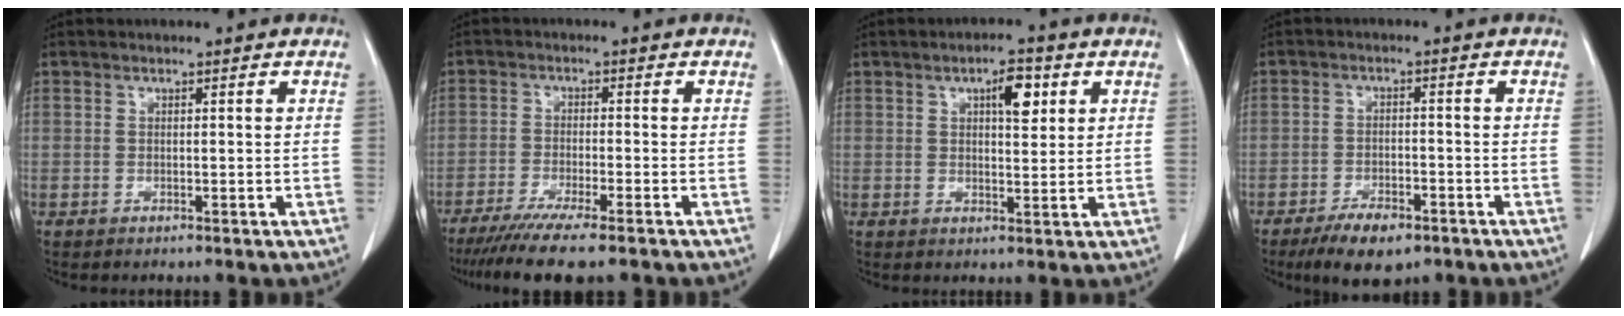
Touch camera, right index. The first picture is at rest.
{"total": 9.9, "force": [-7.8, 0.1, 6.2], "torque": [-0.091, -0.025, -0.124]}
{"total": 5.0, "force": [2.1, 1.6, 4.3], "torque": [-0.070, 0.004, 0.032]}
{"total": 6.8, "force": [-4.7, 2.6, 4.2], "torque": [-0.072, -0.006, -0.074]}